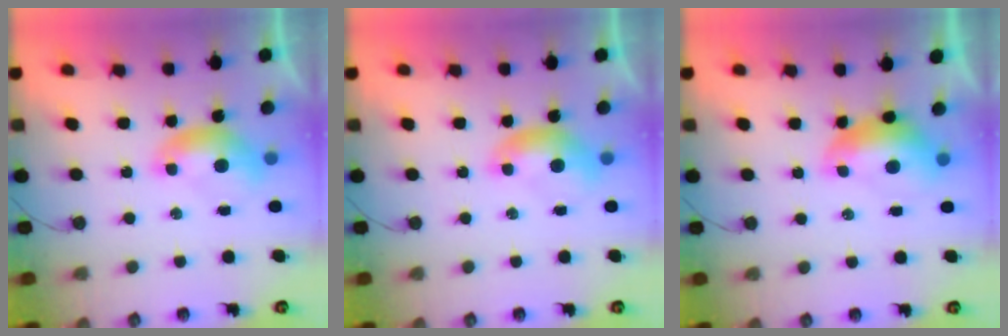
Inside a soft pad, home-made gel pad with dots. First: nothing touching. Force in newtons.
{"total": 0.0}
{"total": 1.9, "press": 1.8, "slide": 0.6}